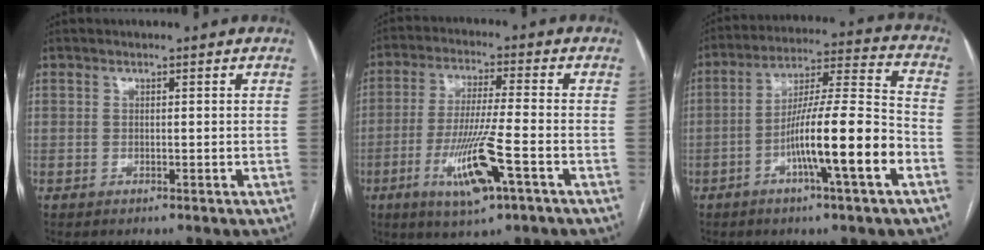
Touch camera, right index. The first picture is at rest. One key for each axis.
{"total": 11.2, "fx": -4.5, "fy": 0.6, "fz": 10.2, "tx": -0.199, "ty": -0.016, "tz": -0.081}
{"total": 14.7, "fx": -5.4, "fy": 0.1, "fz": 13.6, "tx": -0.232, "ty": 0.007, "tz": -0.094}